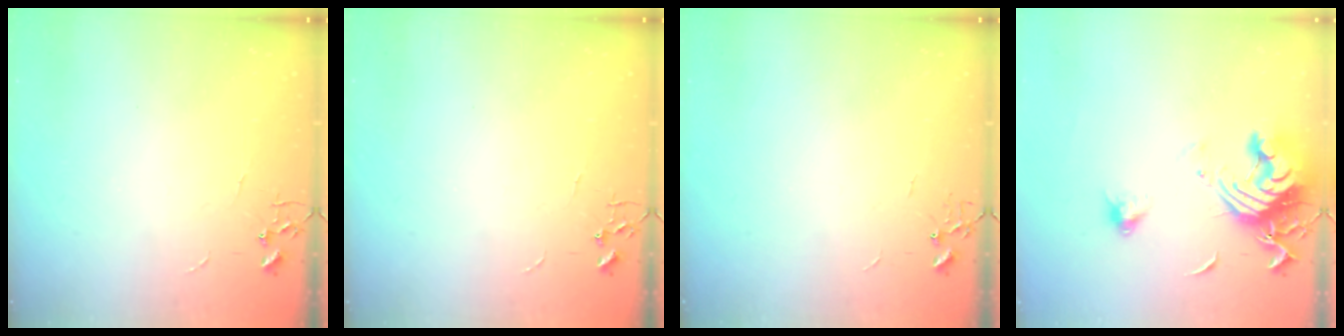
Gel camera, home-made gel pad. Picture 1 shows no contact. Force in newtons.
{"total": 0.0}
{"total": 0.0}
{"total": 15.3, "press": 15.2, "slide": 1.8}